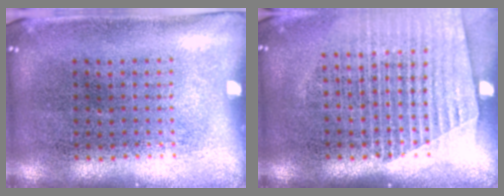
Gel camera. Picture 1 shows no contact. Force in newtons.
{"total": 1.6, "press": 1.5, "slide": 0.6}